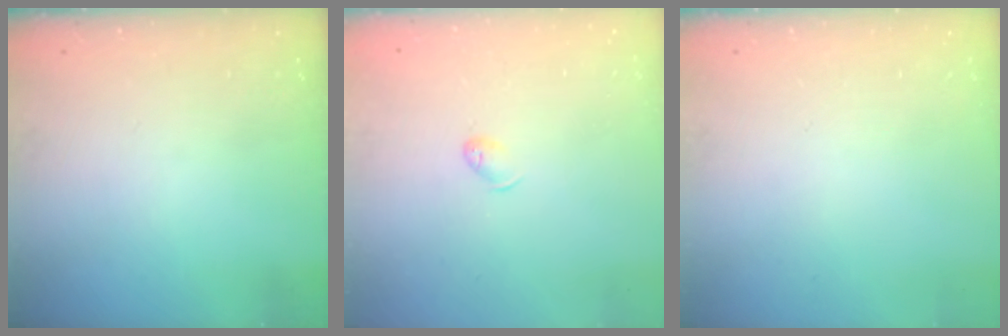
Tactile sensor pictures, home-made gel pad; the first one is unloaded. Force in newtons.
{"total": 4.0, "press": 4.0, "slide": 0.7}
{"total": 0.0}